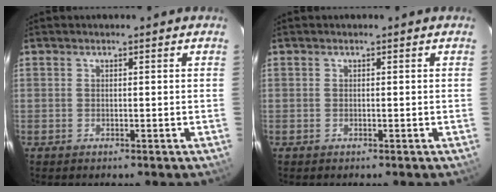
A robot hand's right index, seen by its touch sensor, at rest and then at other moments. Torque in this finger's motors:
{"motor_torque": [0.00, 0.00, 0.00, 0.00]}